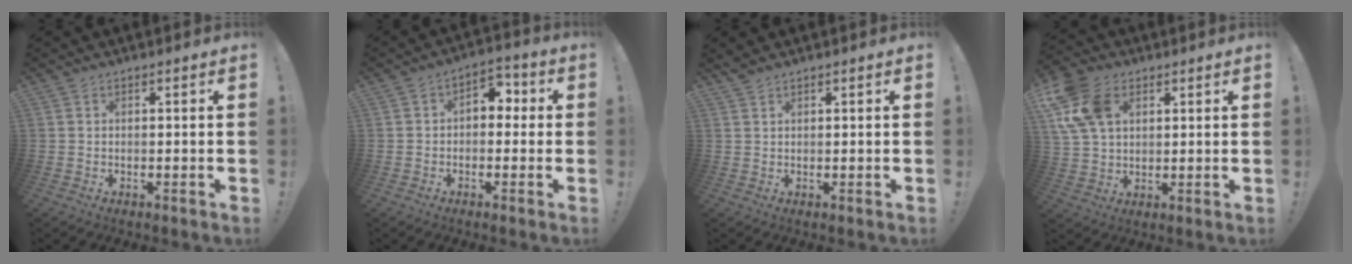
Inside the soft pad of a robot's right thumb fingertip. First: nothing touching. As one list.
[{"total": 5.6, "force": [0.0, 4.4, 3.4], "torque": [-0.038, 0.013, 0.001]}, {"total": 1.4, "force": [1.2, 0.3, 0.7], "torque": [-0.015, 0.001, 0.022]}, {"total": 14.6, "force": [5.3, 10.1, 9.1], "torque": [-0.184, -0.010, 0.105]}]